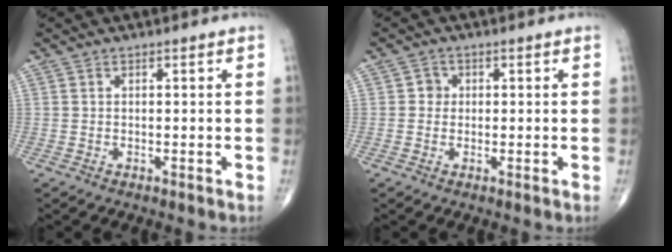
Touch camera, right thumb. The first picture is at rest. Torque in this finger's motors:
{"motor_torque": [0.19, 0.59, 0.16, -0.02, 0.01]}